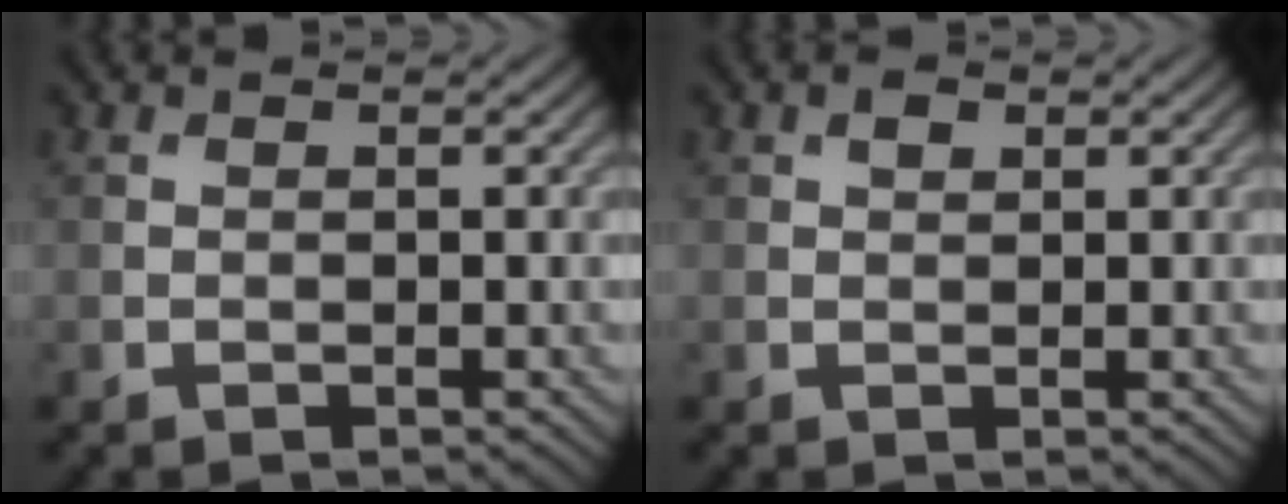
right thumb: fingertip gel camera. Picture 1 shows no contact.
{"total": 1.1, "force": [0.6, 0.7, 0.6], "torque": [-0.012, 0.001, 0.011]}